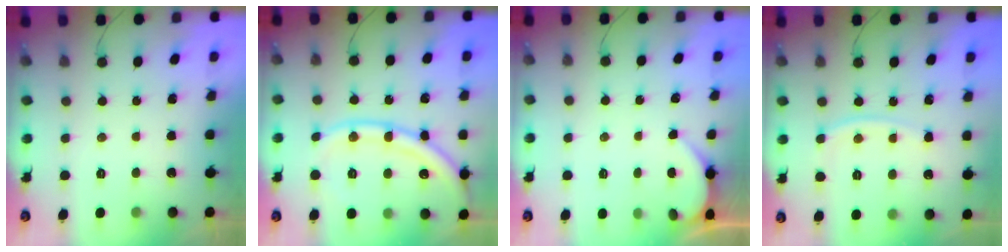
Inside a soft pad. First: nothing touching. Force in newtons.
{"total": 15.9, "press": 15.8, "slide": 2.0}
{"total": 1.9, "press": 1.9, "slide": 0.1}
{"total": 7.9, "press": 7.8, "slide": 1.1}